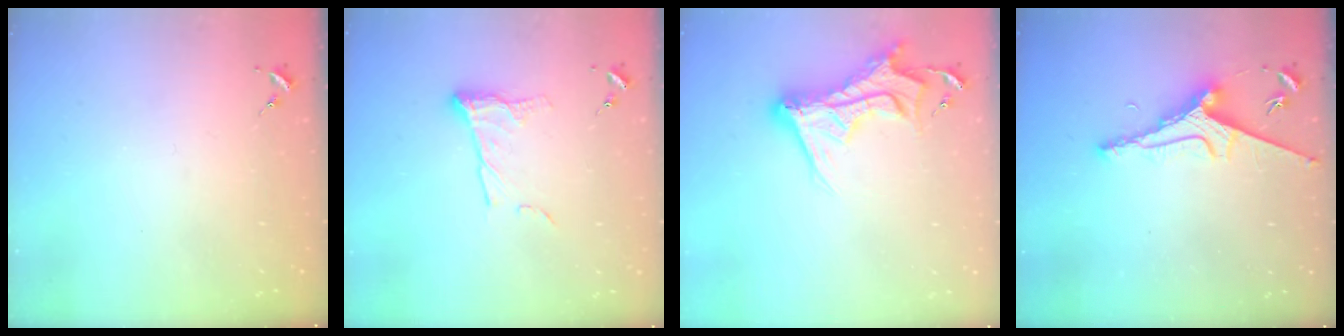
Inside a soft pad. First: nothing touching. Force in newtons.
{"total": 9.5, "press": 9.5, "slide": 0.5}
{"total": 16.2, "press": 16.1, "slide": 1.7}
{"total": 8.4, "press": 8.3, "slide": 0.9}